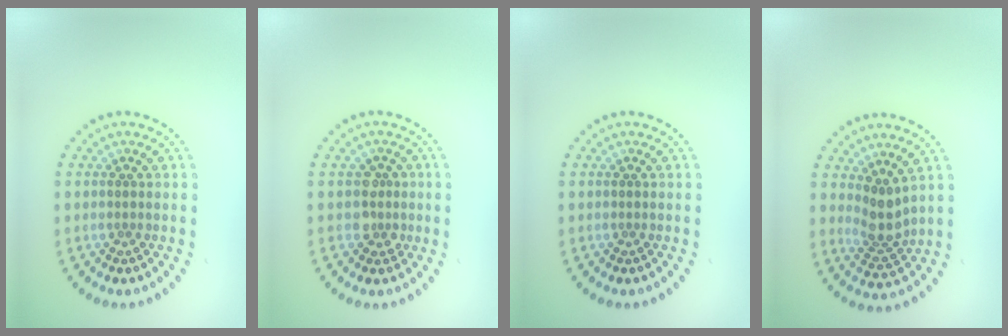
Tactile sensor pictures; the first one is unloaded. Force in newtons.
{"total": 1.8, "press": 1.6, "slide": 0.9}
{"total": 0.0}
{"total": 2.7, "press": 2.1, "slide": 1.7}